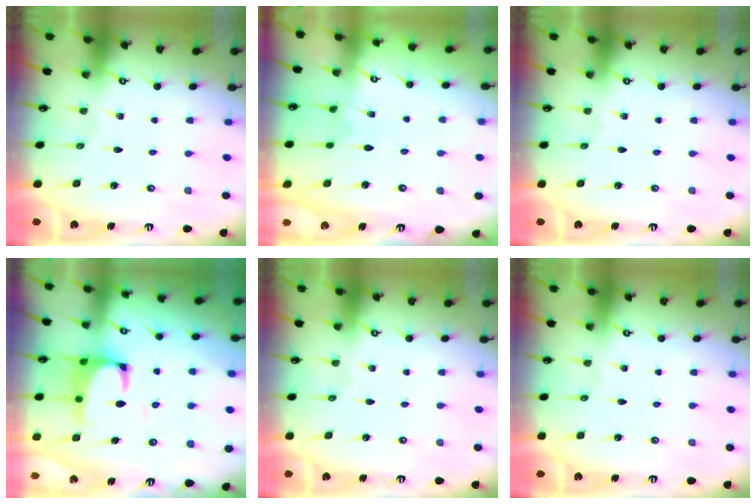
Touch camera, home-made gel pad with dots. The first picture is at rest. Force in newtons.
{"total": 2.4, "press": 2.3, "slide": 0.6}
{"total": 0.0}
{"total": 1.8, "press": 1.7, "slide": 0.8}
{"total": 0.0}
{"total": 0.0}